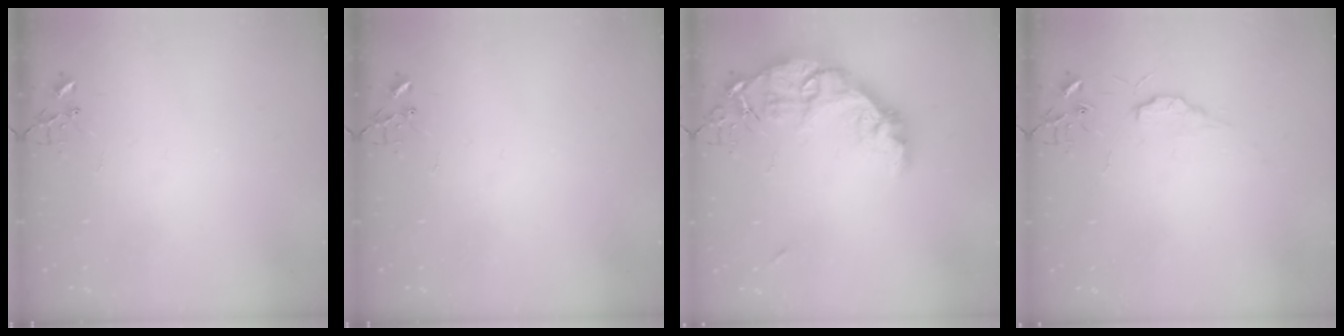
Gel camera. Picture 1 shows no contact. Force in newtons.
{"total": 0.0}
{"total": 17.6, "press": 17.5, "slide": 1.3}
{"total": 5.0, "press": 4.9, "slide": 0.8}